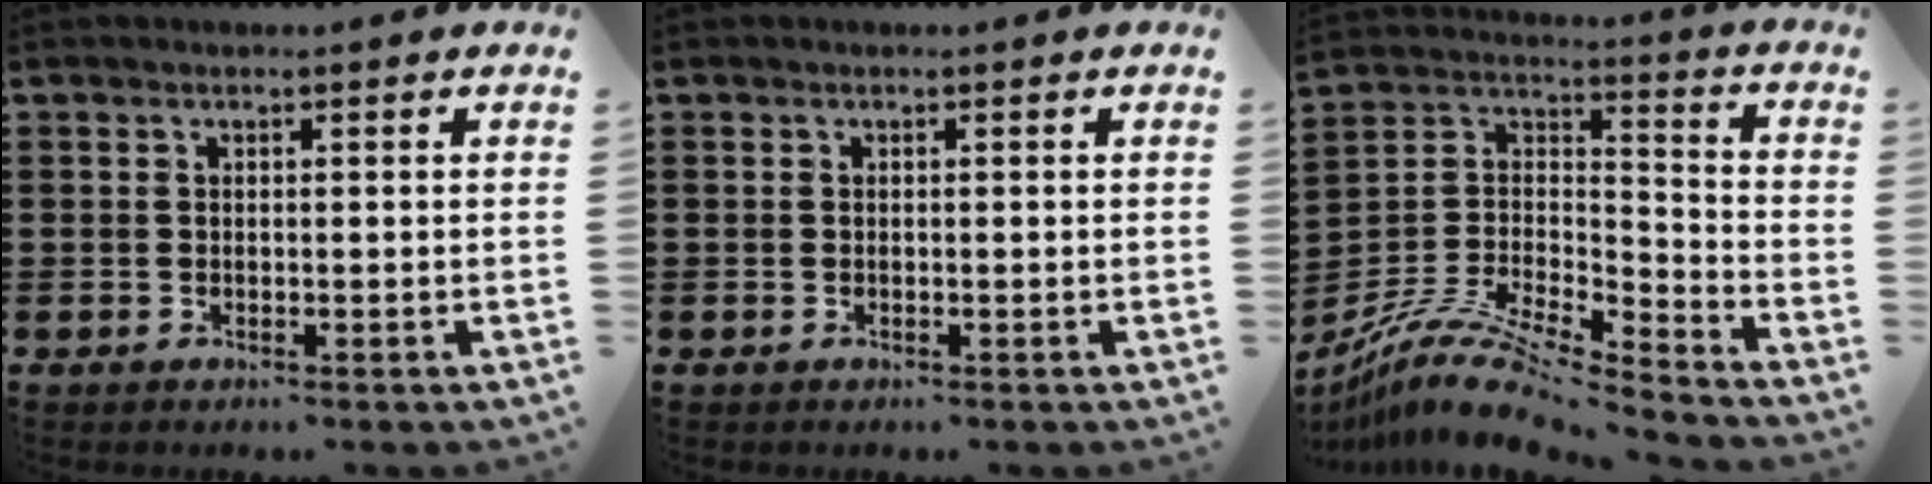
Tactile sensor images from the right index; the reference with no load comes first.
{"total": 0.0}
{"total": 11.7, "force": [-10.0, 2.5, 5.6], "torque": [-0.120, 0.023, -0.200]}